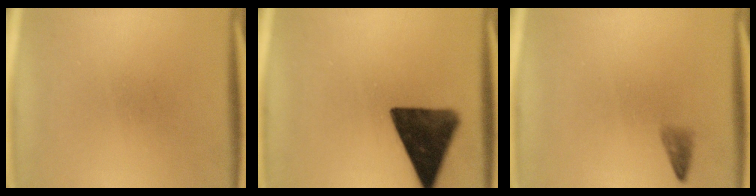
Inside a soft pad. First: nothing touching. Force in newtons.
{"total": 13.4}
{"total": 1.2}